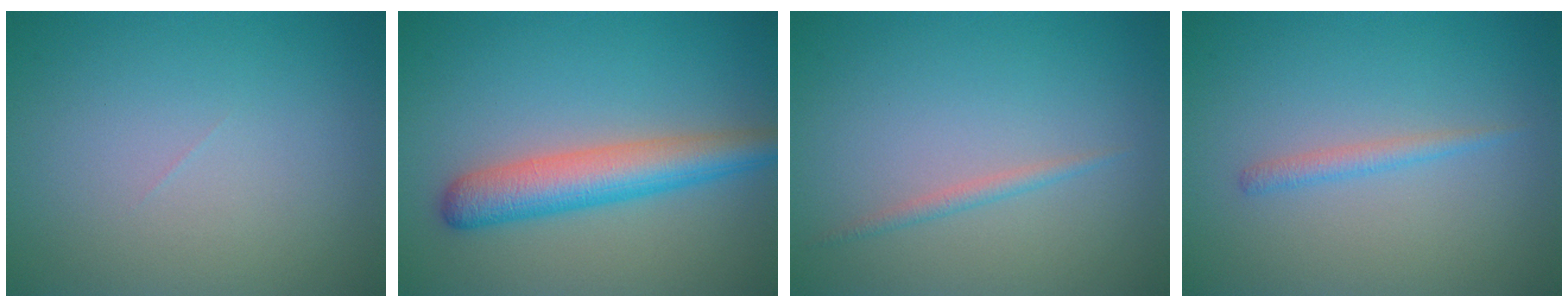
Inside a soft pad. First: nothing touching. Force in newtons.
{"total": 5.3, "press": 5.3, "slide": 0.2}
{"total": 1.0, "press": 1.0, "slide": 0.0}
{"total": 1.2, "press": 1.2, "slide": 0.0}